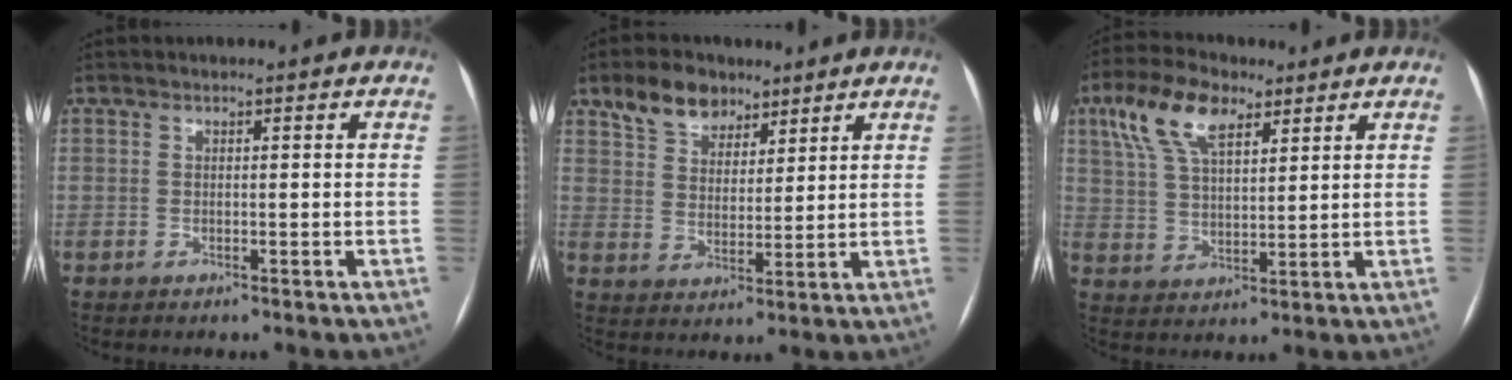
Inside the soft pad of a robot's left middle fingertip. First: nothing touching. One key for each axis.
{"total": 7.9, "fx": 5.6, "fy": 4.7, "fz": 2.9, "tx": -0.055, "ty": 0.018, "tz": 0.104}
{"total": 10.4, "fx": 5.8, "fy": 4.3, "fz": 7.5, "tx": -0.162, "ty": 0.025, "tz": 0.112}